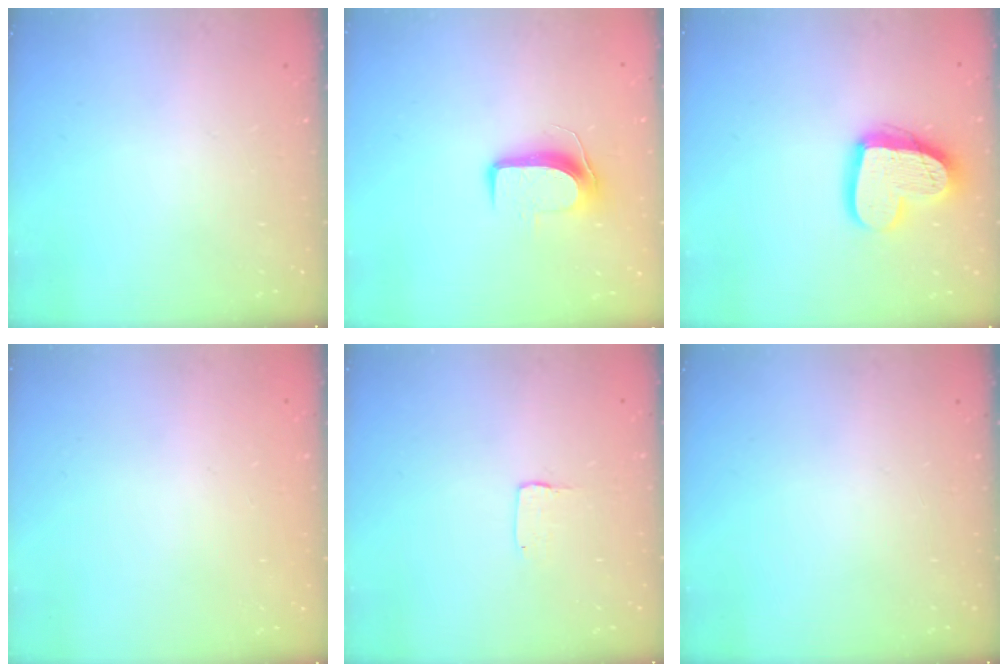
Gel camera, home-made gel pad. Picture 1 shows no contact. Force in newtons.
{"total": 8.8, "press": 8.8, "slide": 0.8}
{"total": 15.9, "press": 15.8, "slide": 1.4}
{"total": 0.0}
{"total": 1.3, "press": 1.2, "slide": 0.1}
{"total": 0.0}